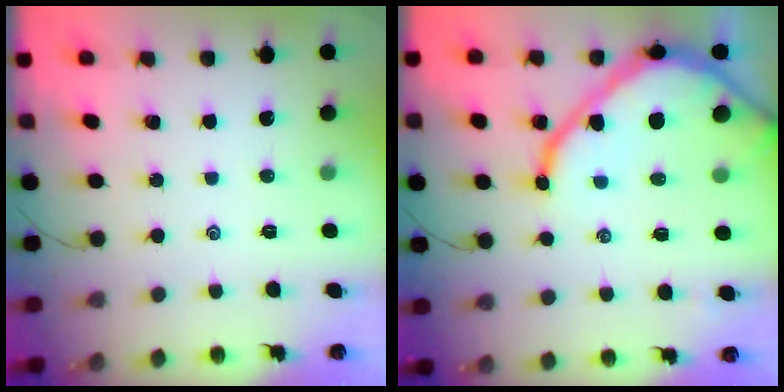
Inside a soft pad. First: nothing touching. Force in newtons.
{"total": 15.9, "press": 15.7, "slide": 1.8}